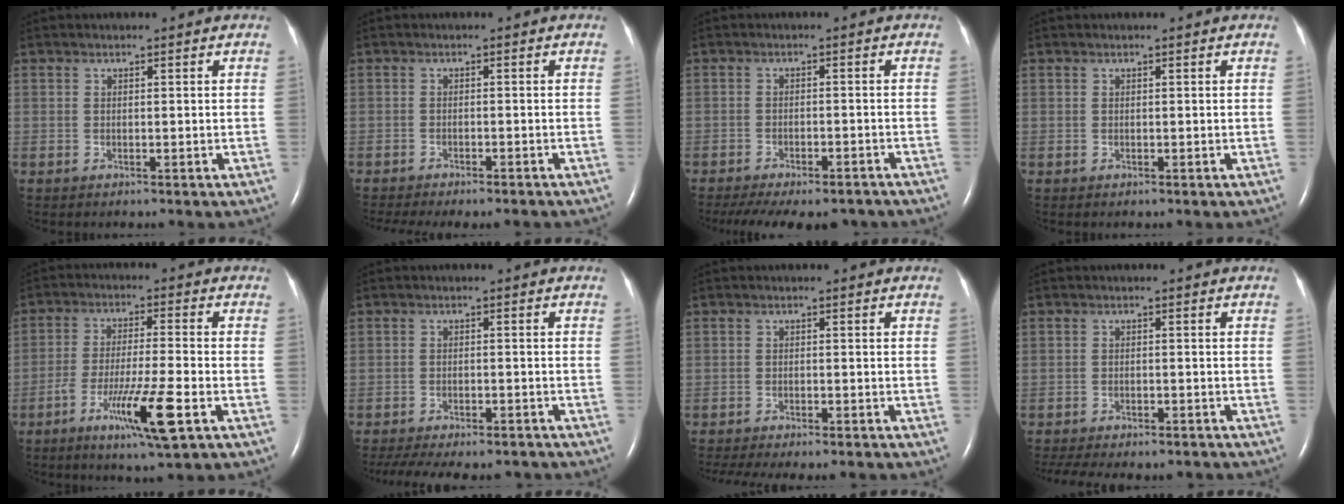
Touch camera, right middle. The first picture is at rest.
{"total": 10.1, "force": [-9.0, 1.7, 4.4], "torque": [-0.060, -0.011, -0.116]}
{"total": 15.4, "force": [-12.6, 5.5, 7.0], "torque": [-0.153, -0.012, -0.162]}
{"total": 0.0}
{"total": 10.1, "force": [-4.8, -0.1, 8.9], "torque": [-0.165, -0.021, -0.085]}
{"total": 15.4, "force": [-13.4, 4.1, 6.4], "torque": [-0.148, -0.014, -0.178]}
{"total": 12.2, "force": [-10.7, 1.8, 5.5], "torque": [-0.086, -0.015, -0.142]}
{"total": 12.5, "force": [-11.1, 3.2, 4.9], "torque": [-0.093, -0.008, -0.144]}